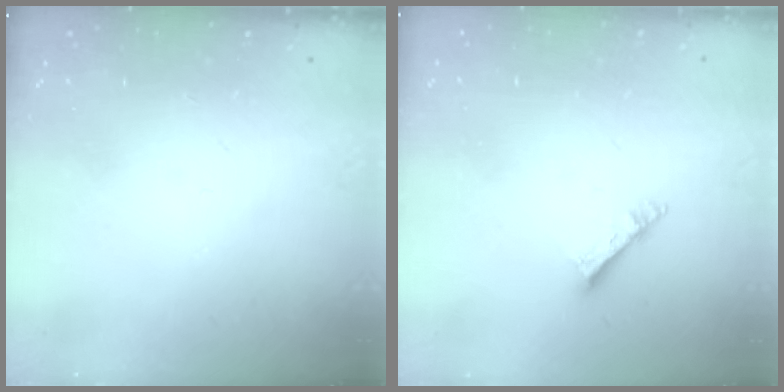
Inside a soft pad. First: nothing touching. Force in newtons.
{"total": 4.1, "press": 4.1, "slide": 0.2}